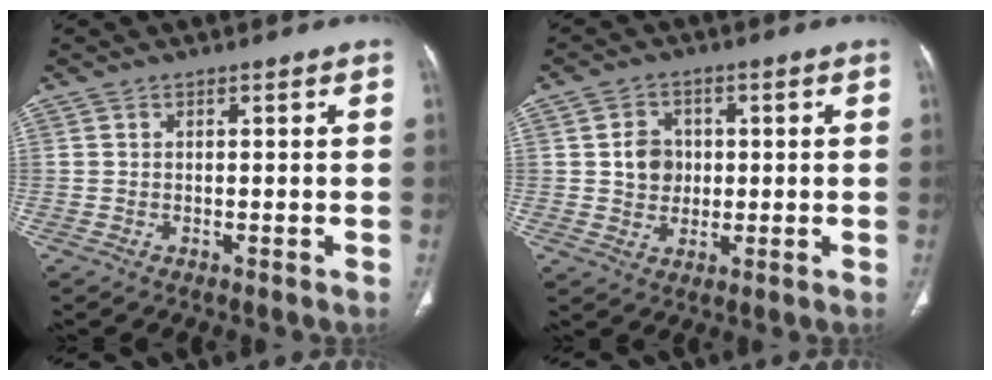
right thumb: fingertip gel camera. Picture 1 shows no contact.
{"total": 5.9, "force": [0.5, 5.1, 2.8], "torque": [-0.024, 0.001, 0.008]}